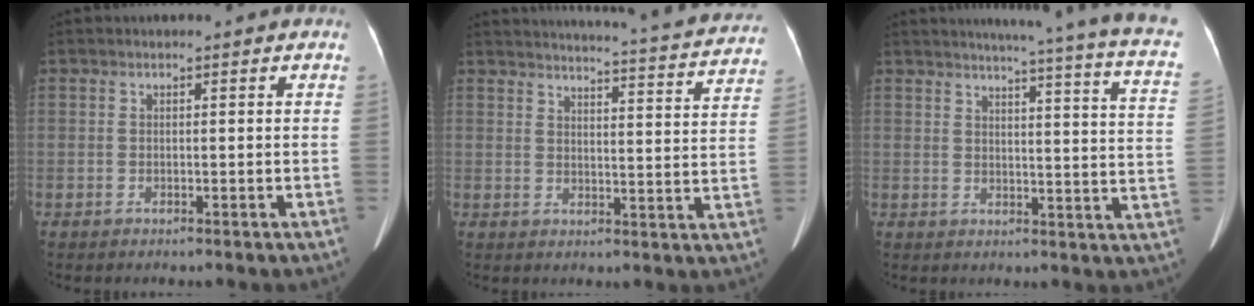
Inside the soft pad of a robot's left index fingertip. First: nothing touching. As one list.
[{"total": 24.5, "force": [23.4, 1.4, 7.1], "torque": [-0.098, -0.061, 0.269]}, {"total": 20.7, "force": [17.1, -0.5, 11.7], "torque": [-0.157, -0.054, 0.187]}]